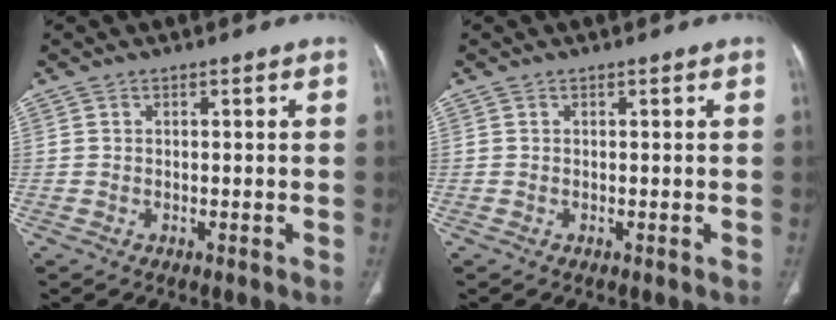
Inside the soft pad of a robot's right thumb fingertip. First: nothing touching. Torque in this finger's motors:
{"motor_torque": [0.01, 0.01, 0.00, 0.00, 0.01]}